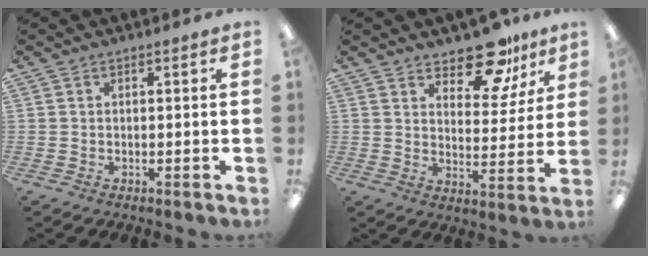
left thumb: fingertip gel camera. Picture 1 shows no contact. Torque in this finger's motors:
{"motor_torque": [0.09, 0.32, -0.22, 0.08, 0.04]}